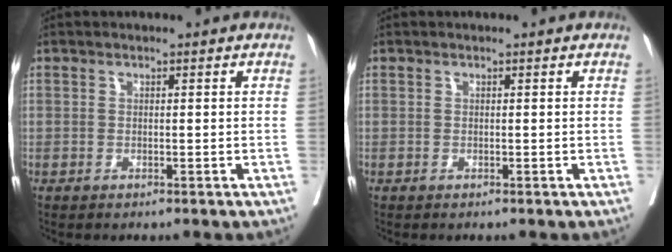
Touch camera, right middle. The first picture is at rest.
{"total": 0.0}